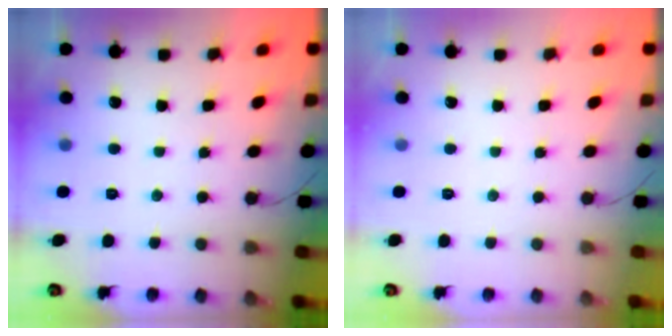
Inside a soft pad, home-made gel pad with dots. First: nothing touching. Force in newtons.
{"total": 0.0}